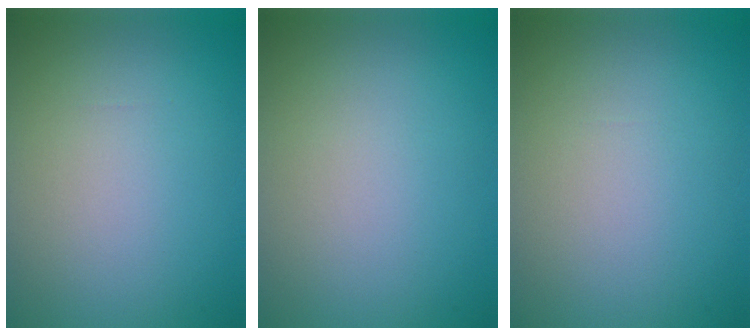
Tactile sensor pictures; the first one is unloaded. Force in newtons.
{"total": 0.0}
{"total": 0.0}